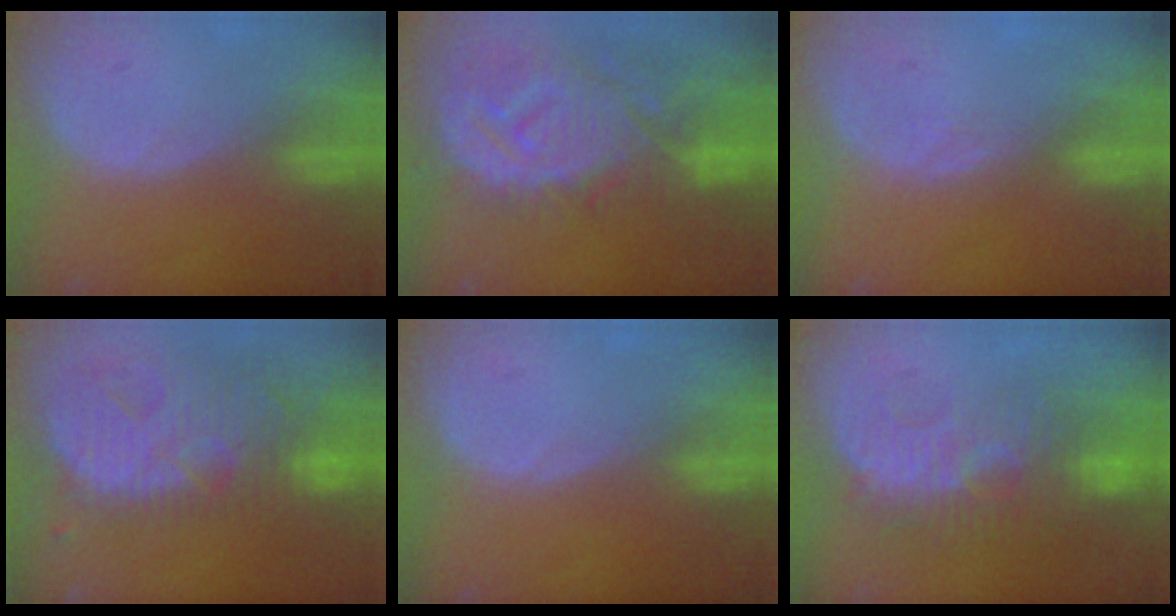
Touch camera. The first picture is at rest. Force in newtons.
{"total": 14.0, "press": 12.1, "slide": 7.1}
{"total": 0.9, "press": 0.9, "slide": 0.4}
{"total": 13.9, "press": 11.7, "slide": 7.4}
{"total": 0.0}
{"total": 10.0, "press": 9.2, "slide": 3.8}